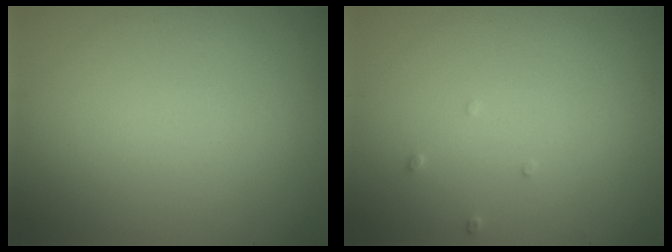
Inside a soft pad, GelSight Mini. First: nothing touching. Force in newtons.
{"total": 0.7, "press": 0.7, "slide": 0.2}